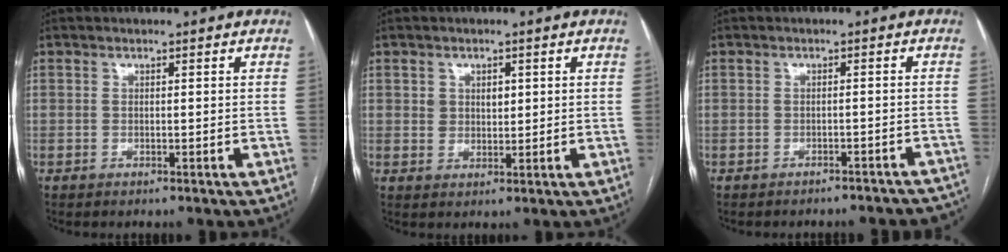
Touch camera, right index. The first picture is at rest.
{"total": 3.0, "force": [0.9, 2.3, 1.7], "torque": [-0.021, 0.004, 0.015]}
{"total": 11.1, "force": [-10.3, 3.6, 2.1], "torque": [-0.016, 0.014, -0.099]}